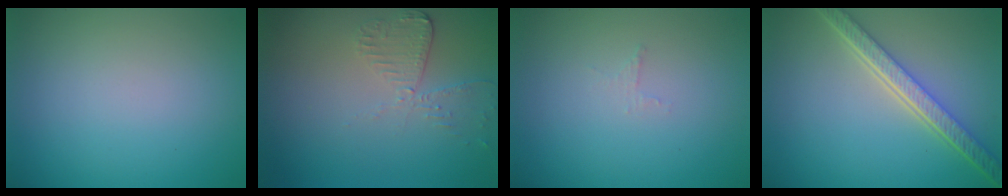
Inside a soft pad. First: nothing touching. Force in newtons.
{"total": 2.6, "press": 2.3, "slide": 1.2}
{"total": 0.7, "press": 0.6, "slide": 0.2}
{"total": 5.4, "press": 4.0, "slide": 3.6}